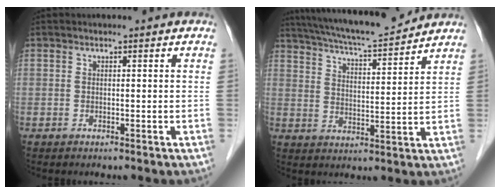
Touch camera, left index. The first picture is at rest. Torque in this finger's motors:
{"motor_torque": [1.13, -1.01, 0.46, 0.12]}